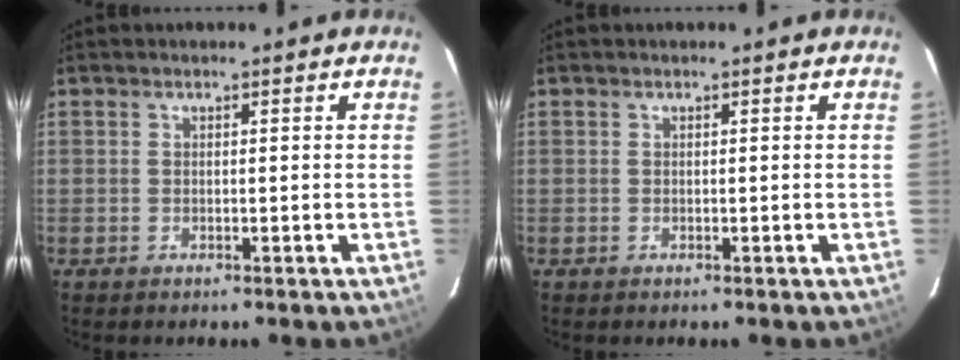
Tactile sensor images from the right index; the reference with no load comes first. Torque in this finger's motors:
{"motor_torque": [0.00, 0.00, 0.00, 0.00]}